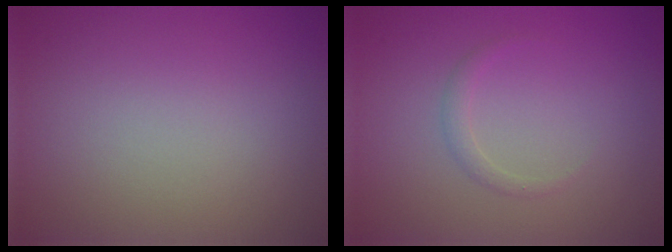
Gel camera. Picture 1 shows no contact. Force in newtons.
{"total": 1.0, "press": 1.0, "slide": 0.0}